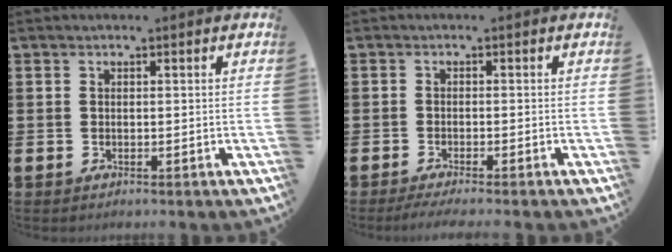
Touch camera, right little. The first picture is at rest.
{"total": 1.3, "force": [-1.0, 0.0, 0.8], "torque": [-0.012, 0.000, -0.019]}